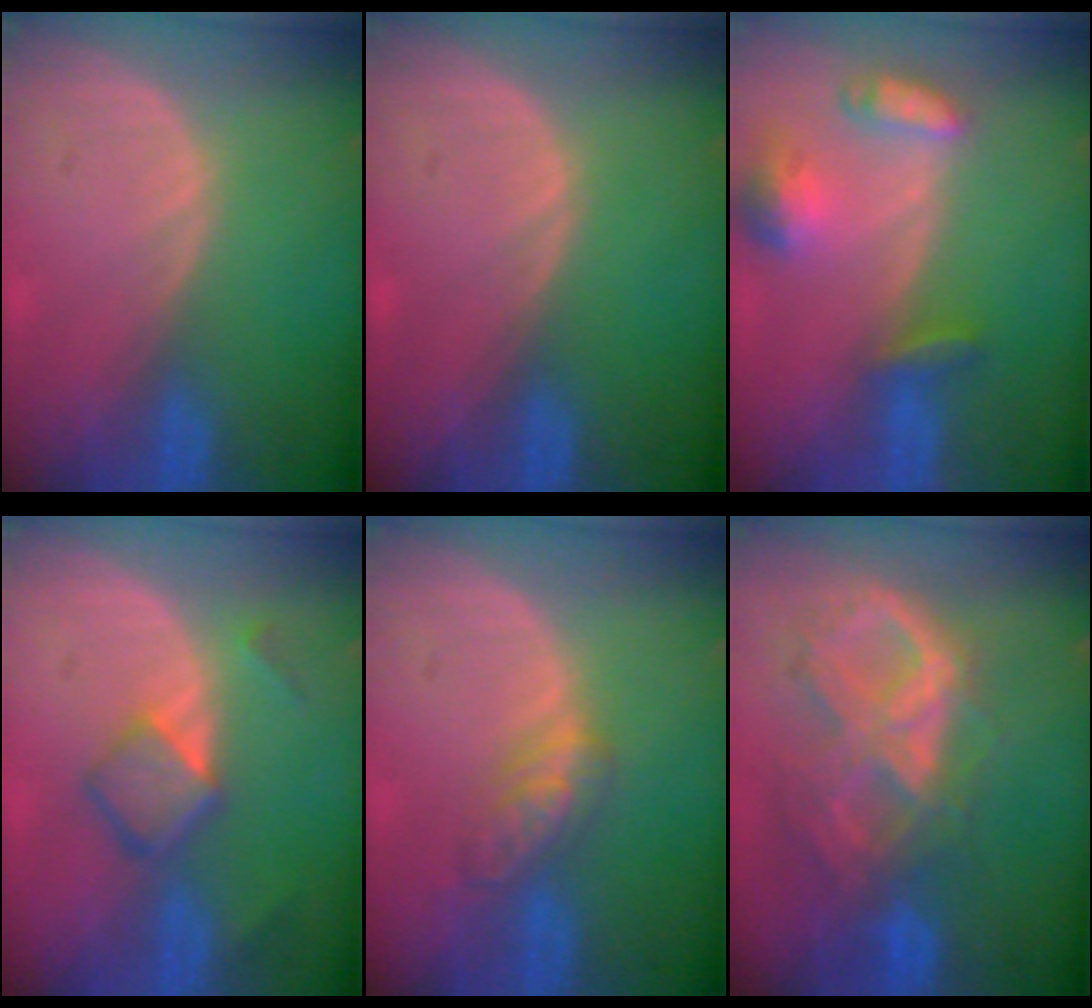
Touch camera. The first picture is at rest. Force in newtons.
{"total": 0.0}
{"total": 6.5, "press": 6.3, "slide": 1.8}
{"total": 5.1, "press": 4.7, "slide": 1.8}
{"total": 4.5, "press": 4.5, "slide": 0.3}
{"total": 10.5, "press": 8.9, "slide": 5.5}